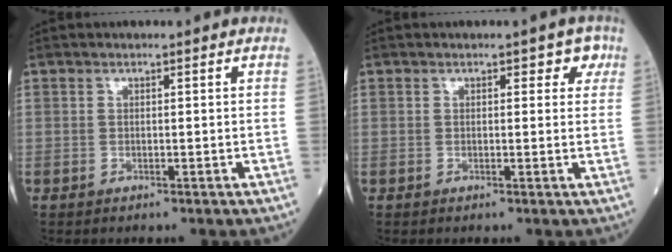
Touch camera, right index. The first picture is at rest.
{"total": 2.4, "force": [1.1, 1.5, 1.5], "torque": [-0.001, 0.007, 0.006]}